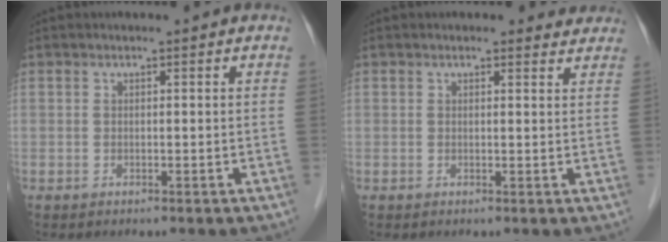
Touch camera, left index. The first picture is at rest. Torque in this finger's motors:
{"motor_torque": [0.75, -0.84, 0.19, 0.00]}